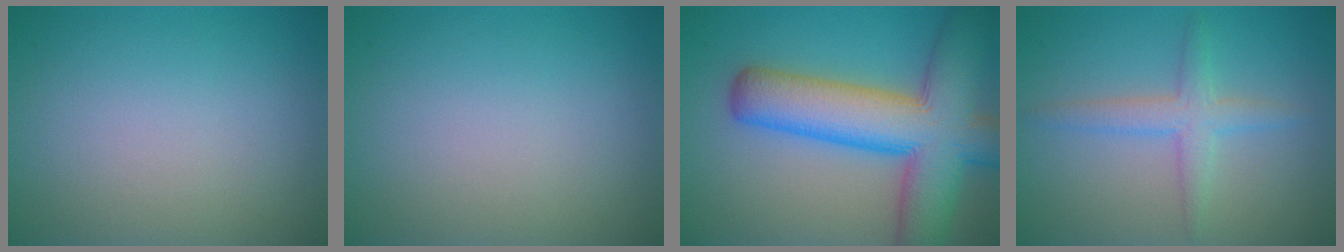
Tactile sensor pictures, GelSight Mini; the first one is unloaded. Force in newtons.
{"total": 0.0}
{"total": 11.8, "press": 11.8, "slide": 0.6}
{"total": 2.7, "press": 2.7, "slide": 0.0}